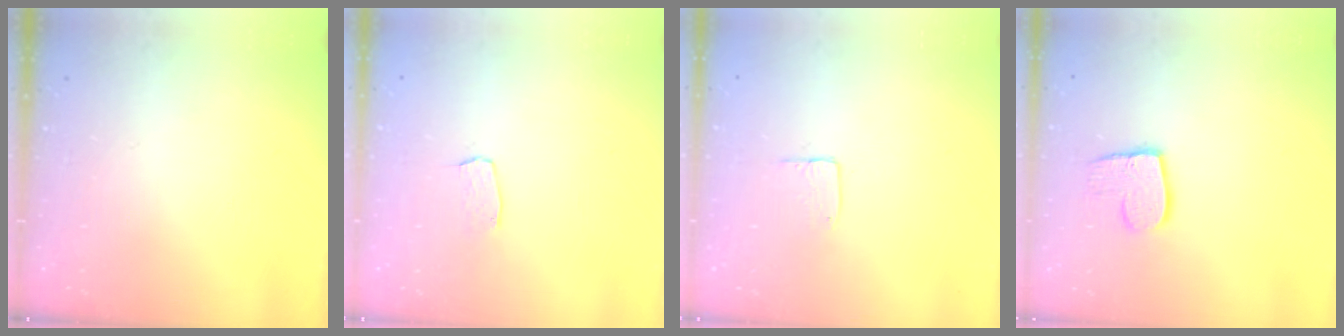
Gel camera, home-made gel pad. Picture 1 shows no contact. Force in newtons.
{"total": 3.1, "press": 3.1, "slide": 0.2}
{"total": 3.8, "press": 3.8, "slide": 0.3}
{"total": 10.0, "press": 10.0, "slide": 0.8}